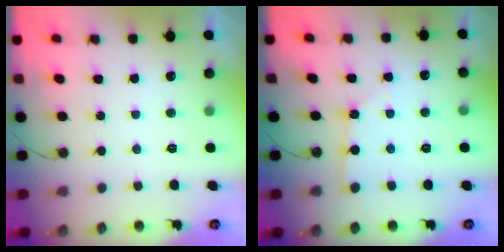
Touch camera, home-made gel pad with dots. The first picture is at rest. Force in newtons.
{"total": 2.2, "press": 2.2, "slide": 0.4}